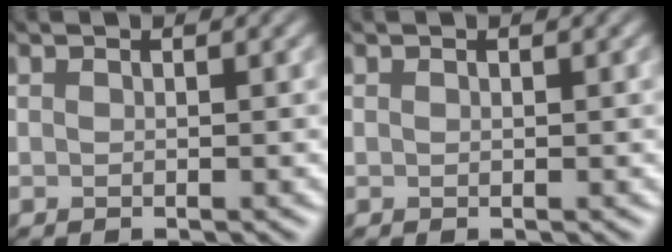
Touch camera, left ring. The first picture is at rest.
{"total": 0.0}